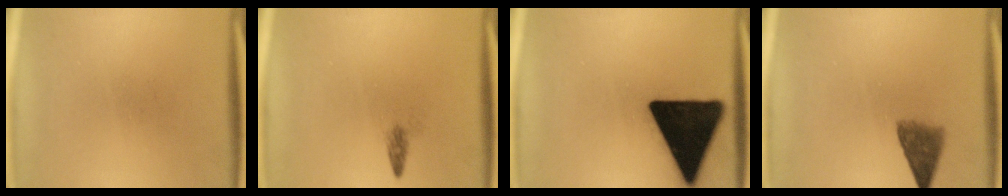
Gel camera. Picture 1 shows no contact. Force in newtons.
{"total": 1.1}
{"total": 19.8}
{"total": 4.2}